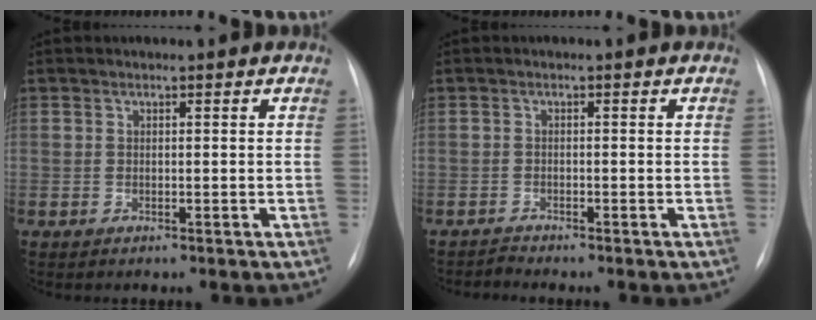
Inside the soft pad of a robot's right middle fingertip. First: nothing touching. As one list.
[{"total": 1.1, "force": [-0.9, -0.3, -0.5], "torque": [0.009, -0.009, -0.016]}]